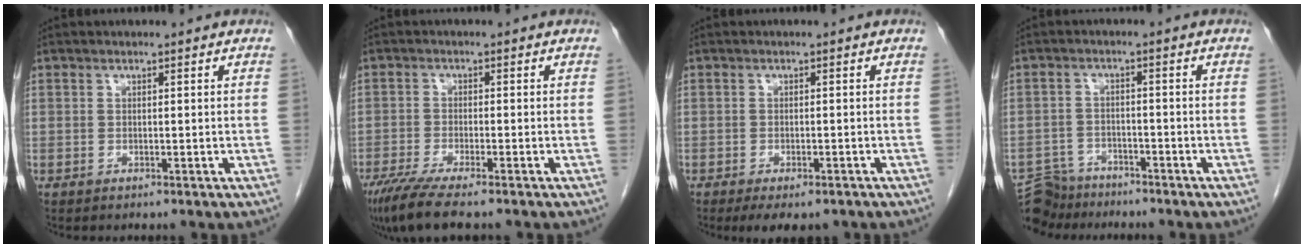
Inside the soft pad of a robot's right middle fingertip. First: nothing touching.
{"total": 7.8, "force": [-6.1, 0.6, 4.8], "torque": [-0.079, -0.020, -0.104]}
{"total": 5.6, "force": [-4.2, 2.3, 3.0], "torque": [-0.035, -0.005, -0.057]}
{"total": 6.4, "force": [-5.9, 2.4, -0.3], "torque": [0.007, 0.002, -0.106]}